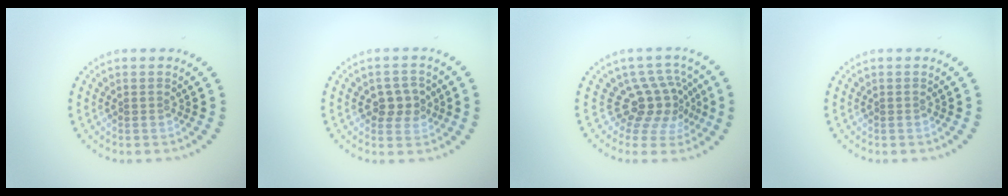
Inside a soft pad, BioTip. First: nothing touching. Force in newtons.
{"total": 2.3, "press": 2.3, "slide": 0.5}
{"total": 3.9, "press": 2.7, "slide": 2.8}
{"total": 0.0}